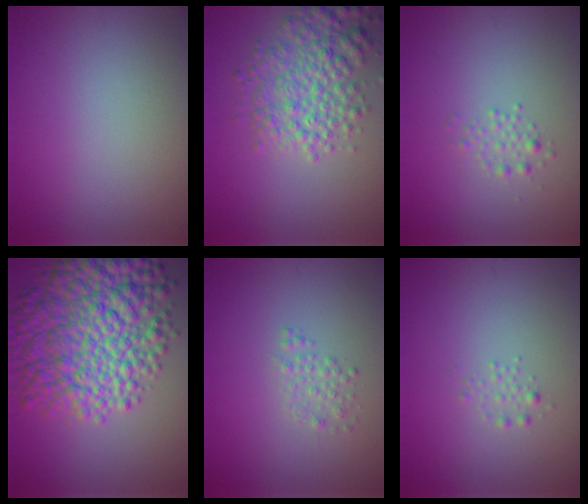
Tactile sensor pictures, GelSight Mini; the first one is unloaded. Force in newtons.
{"total": 5.4, "press": 5.4, "slide": 0.2}
{"total": 1.2, "press": 1.2, "slide": 0.0}
{"total": 11.2, "press": 11.2, "slide": 0.3}
{"total": 1.3, "press": 1.3, "slide": 0.0}
{"total": 0.8, "press": 0.8, "slide": 0.0}